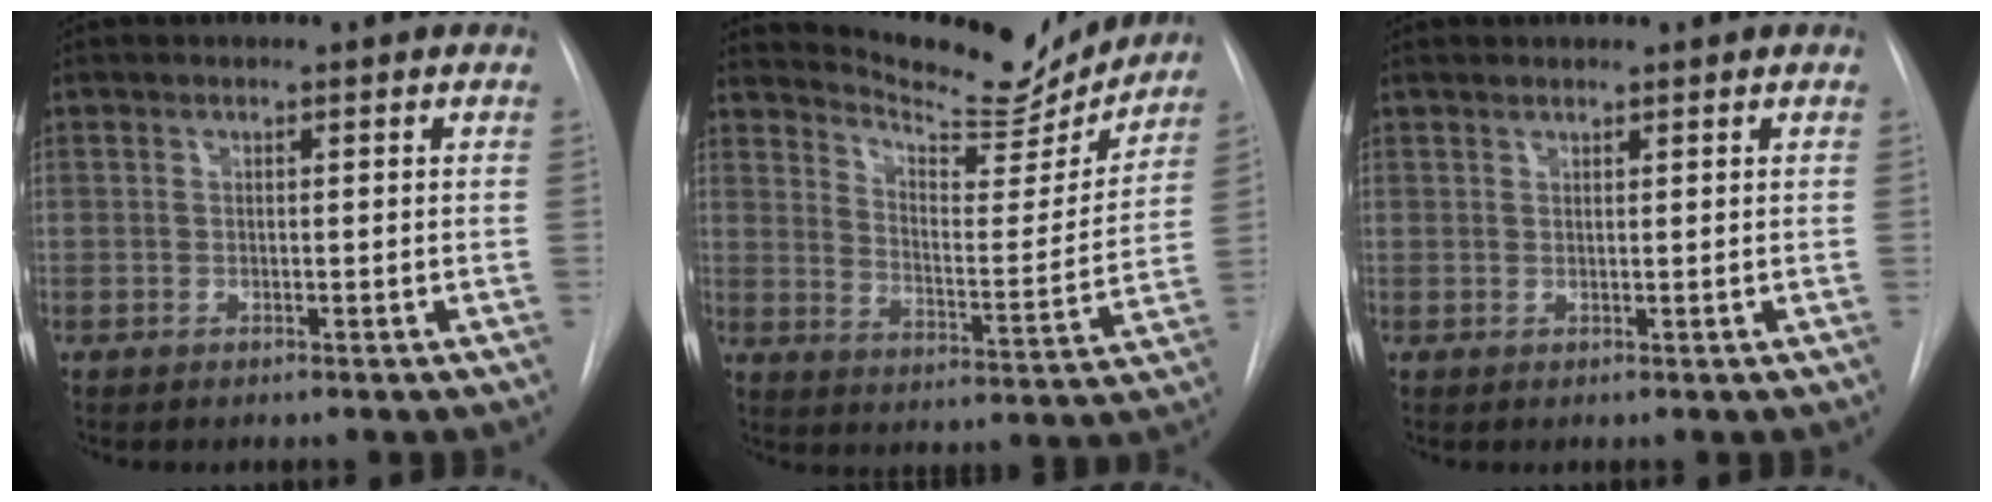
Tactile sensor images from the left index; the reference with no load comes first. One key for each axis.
{"total": 16.3, "fx": 15.6, "fy": 2.6, "fz": 3.7, "tx": -0.058, "ty": -0.041, "tz": 0.219}
{"total": 0.8, "fx": 0.8, "fy": 0.0, "fz": 0.0, "tx": -0.005, "ty": 0.004, "tz": 0.018}